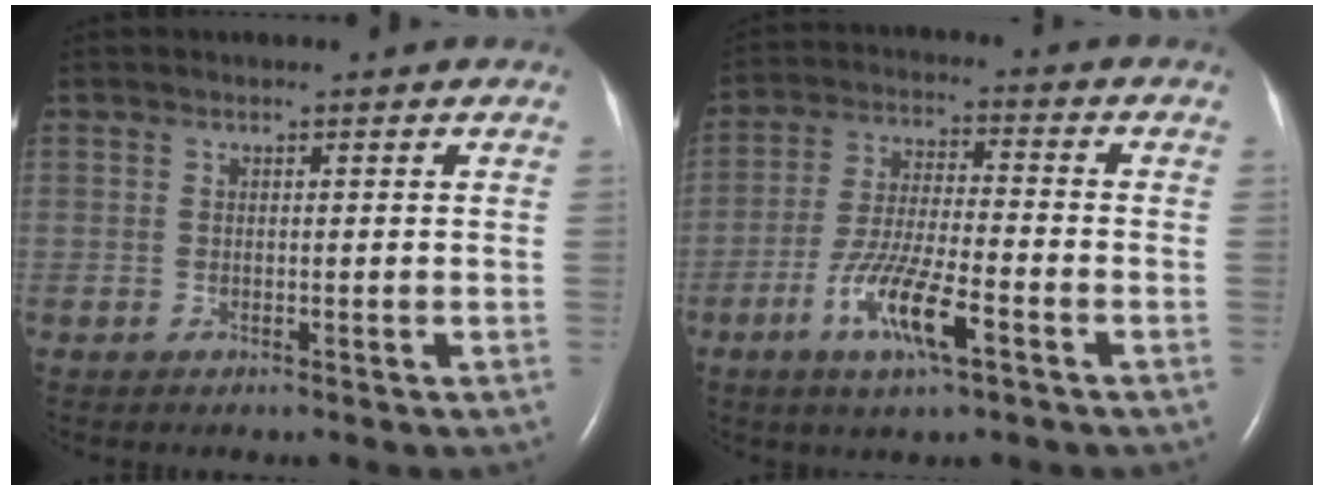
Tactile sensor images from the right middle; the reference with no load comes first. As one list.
[{"total": 10.0, "force": [-4.9, 1.7, 8.6], "torque": [-0.175, -0.010, -0.087]}]